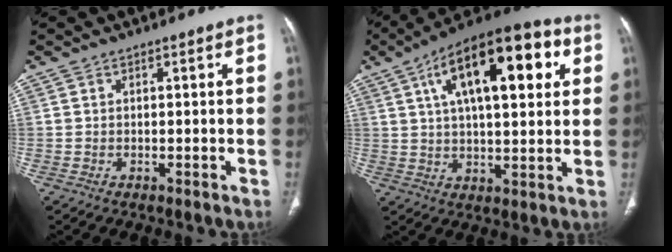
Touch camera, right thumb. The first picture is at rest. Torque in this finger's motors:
{"motor_torque": [0.18, 4.83, 1.92, 0.85, 0.53]}